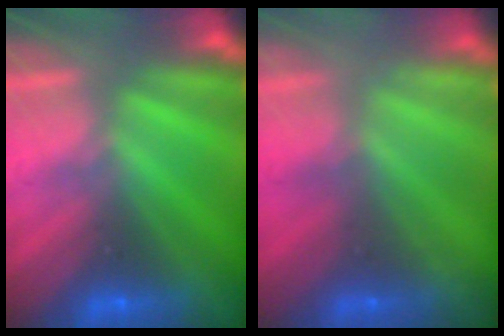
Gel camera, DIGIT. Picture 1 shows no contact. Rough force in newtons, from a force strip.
{"total": 2.1}